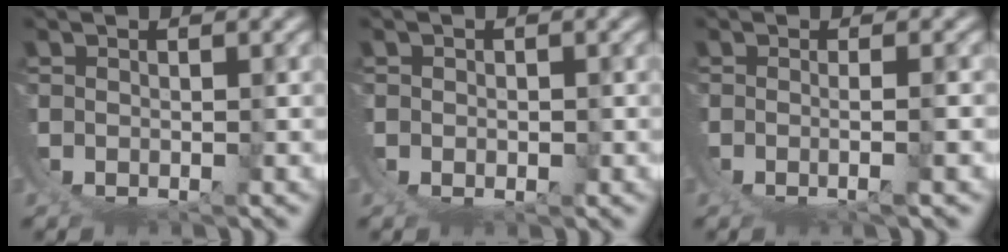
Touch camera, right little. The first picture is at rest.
{"total": 0.7, "force": [0.7, -0.1, 0.0], "torque": [0.003, 0.000, 0.010]}
{"total": 2.0, "force": [0.0, -0.4, 2.0], "torque": [-0.039, -0.010, 0.009]}